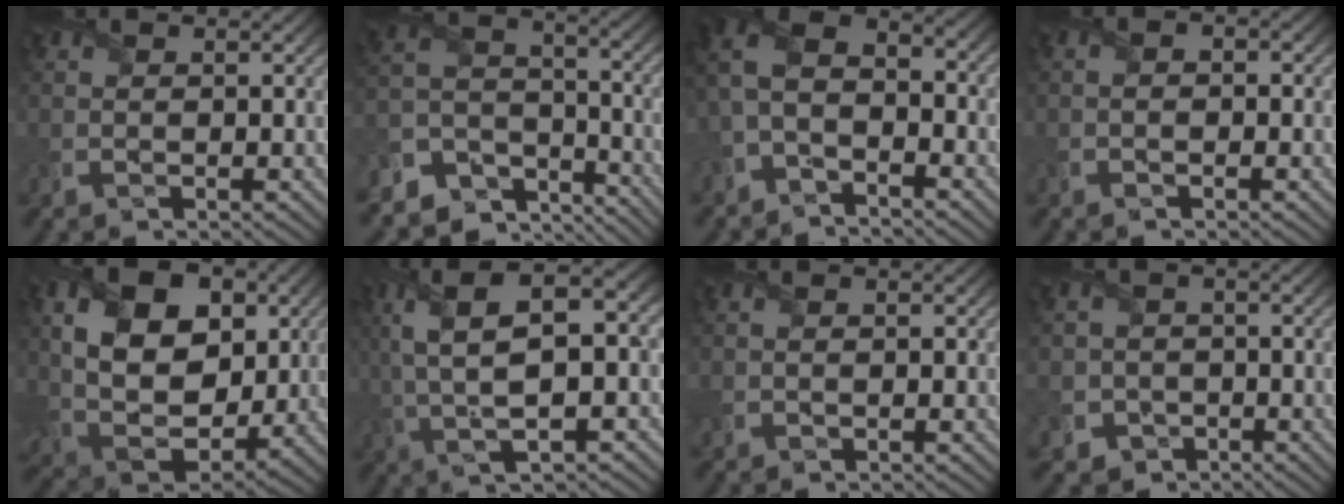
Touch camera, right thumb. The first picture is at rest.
{"total": 10.4, "force": [-7.9, 5.6, 3.5], "torque": [-0.086, -0.012, -0.145]}
{"total": 7.0, "force": [-2.5, 4.2, 5.0], "torque": [-0.112, -0.001, -0.060]}
{"total": 1.6, "force": [-0.5, 1.1, 1.0], "torque": [-0.002, 0.001, -0.018]}
{"total": 14.5, "force": [3.1, 9.7, 10.4], "torque": [-0.209, 0.008, 0.055]}
{"total": 12.7, "force": [3.0, 4.5, 11.5], "torque": [-0.249, 0.018, 0.056]}
{"total": 0.8, "force": [-0.1, 0.5, 0.7], "torque": [-0.014, 0.000, 0.002]}
{"total": 4.3, "force": [-1.6, 4.0, 0.3], "torque": [-0.019, -0.005, -0.053]}